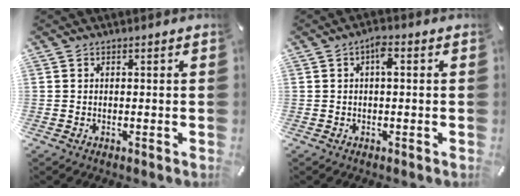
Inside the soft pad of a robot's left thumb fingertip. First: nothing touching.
{"total": 3.3, "force": [0.4, 1.2, 3.1], "torque": [-0.055, 0.010, 0.001]}